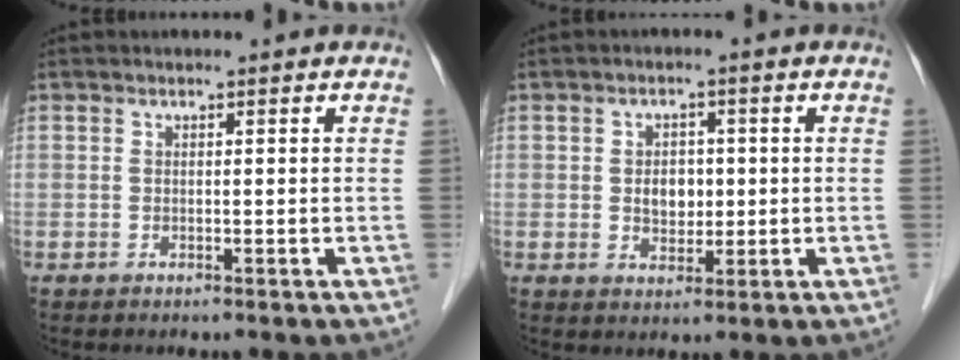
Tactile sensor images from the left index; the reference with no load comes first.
{"total": 3.8, "force": [-0.1, 2.7, 2.7], "torque": [-0.043, 0.005, 0.005]}